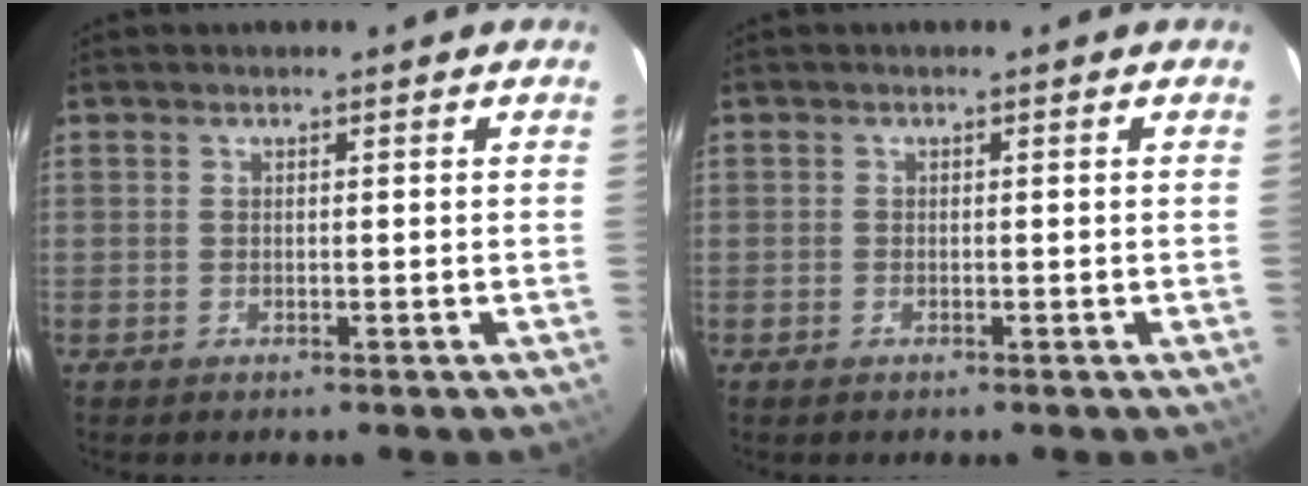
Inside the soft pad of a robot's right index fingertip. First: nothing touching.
{"total": 0.6, "force": [-0.5, 0.4, 0.1], "torque": [-0.002, -0.001, -0.009]}